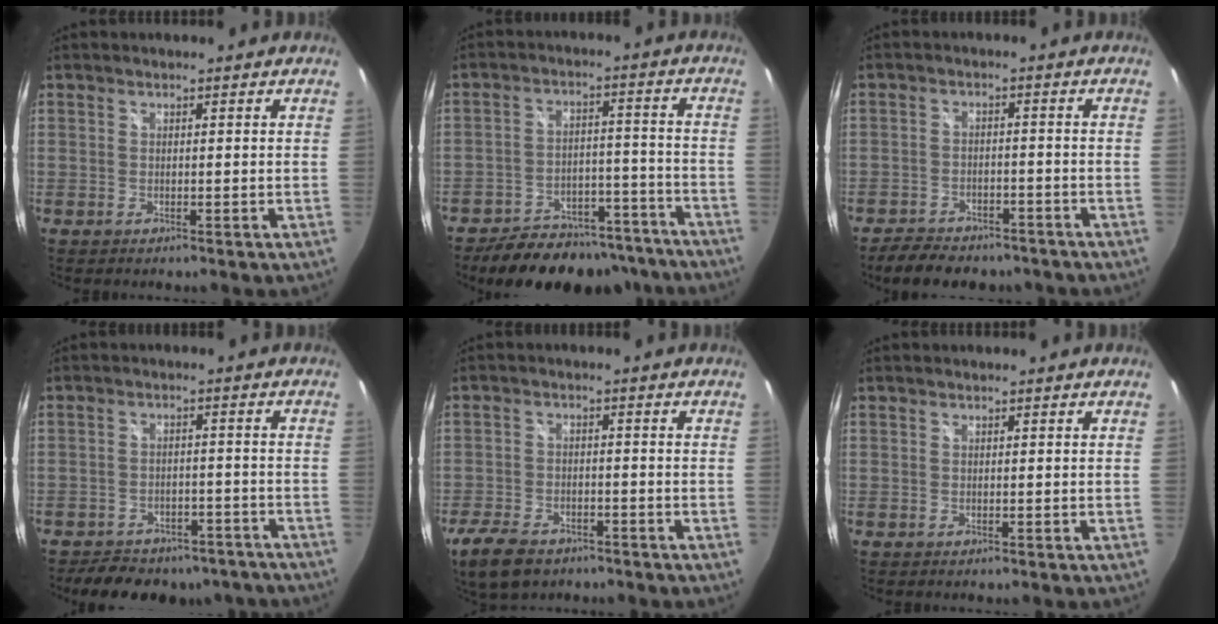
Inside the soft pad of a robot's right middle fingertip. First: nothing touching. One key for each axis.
{"total": 20.1, "fx": -16.9, "fy": 8.3, "fz": 6.9, "tx": -0.137, "ty": 0.029, "tz": -0.213}
{"total": 10.9, "fx": -8.8, "fy": 4.5, "fz": 4.5, "tx": -0.101, "ty": -0.004, "tz": -0.128}
{"total": 16.3, "fx": -13.5, "fy": 7.3, "fz": 5.6, "tx": -0.123, "ty": 0.016, "tz": -0.161}
{"total": 11.0, "fx": -8.0, "fy": 4.9, "fz": 5.8, "tx": -0.153, "ty": -0.026, "tz": -0.146}
{"total": 0.0}